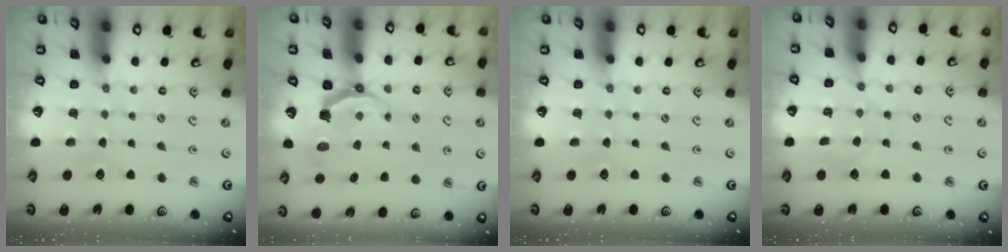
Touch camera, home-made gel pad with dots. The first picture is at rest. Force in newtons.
{"total": 5.3, "press": 3.5, "slide": 4.0}
{"total": 0.0}
{"total": 4.8, "press": 4.8, "slide": 0.2}